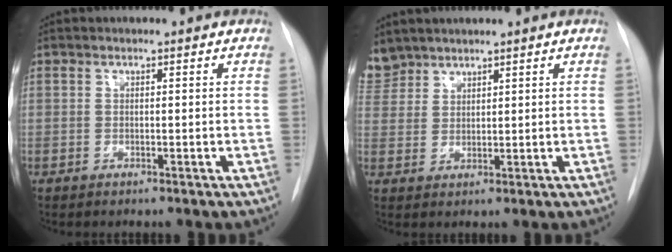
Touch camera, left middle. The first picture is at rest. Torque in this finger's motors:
{"motor_torque": [0.72, -0.74, 0.03, -0.10]}